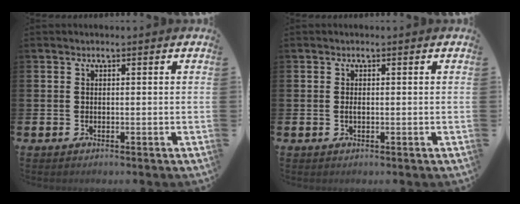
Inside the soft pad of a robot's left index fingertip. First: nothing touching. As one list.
[{"total": 0.6, "force": [-0.1, 0.3, 0.6], "torque": [-0.011, 0.001, -0.002]}]